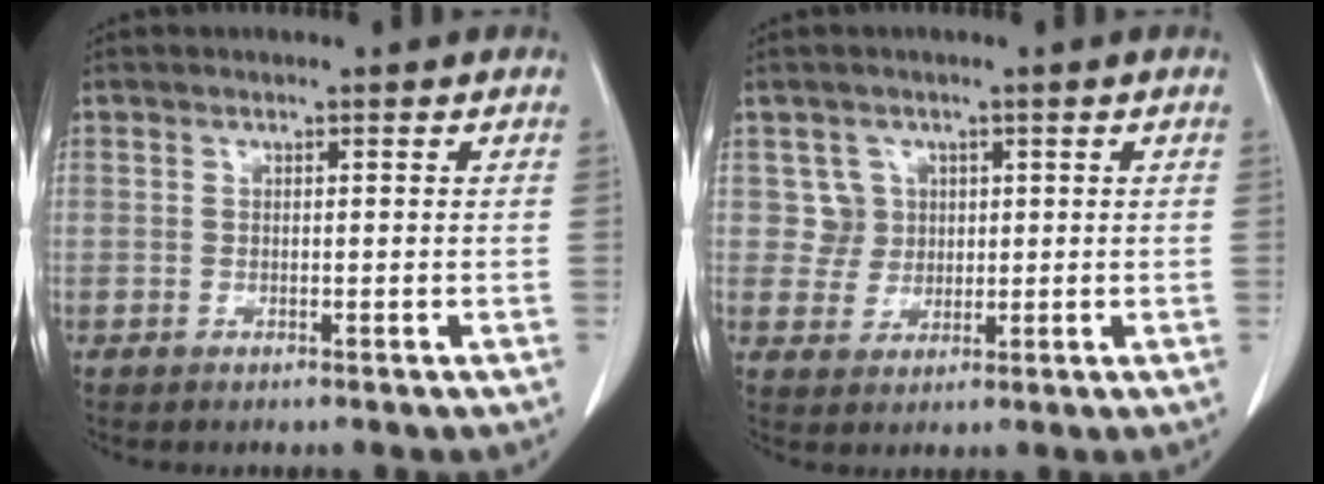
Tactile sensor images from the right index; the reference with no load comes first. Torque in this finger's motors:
{"motor_torque": [-0.06, 0.01, 0.00, 0.00]}